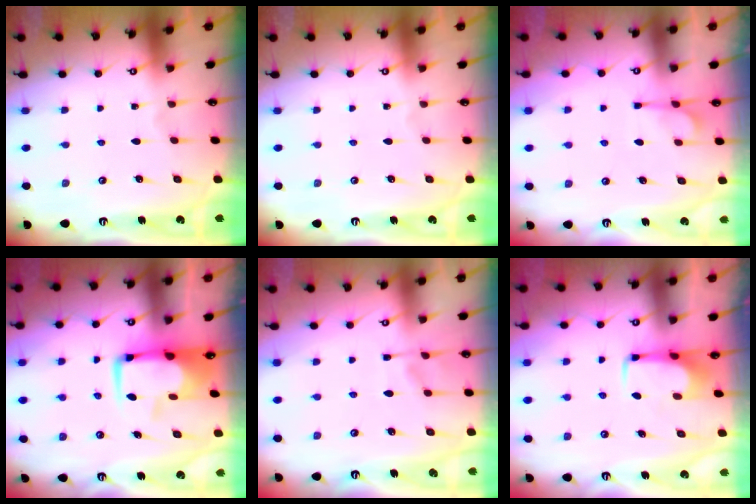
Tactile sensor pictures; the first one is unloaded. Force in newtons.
{"total": 0.0}
{"total": 2.8, "press": 2.4, "slide": 1.5}
{"total": 7.9, "press": 7.8, "slide": 1.4}
{"total": 1.2, "press": 0.1, "slide": 1.2}
{"total": 1.5, "press": 1.4, "slide": 0.5}